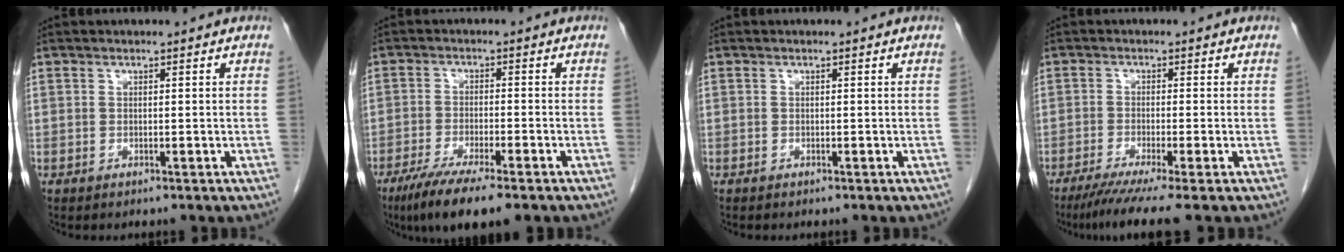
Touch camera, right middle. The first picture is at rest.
{"total": 9.2, "force": [-6.5, 0.8, 6.5], "torque": [-0.109, -0.022, -0.103]}
{"total": 0.0}
{"total": 6.7, "force": [-5.0, -1.1, 4.3], "torque": [-0.065, -0.022, -0.085]}